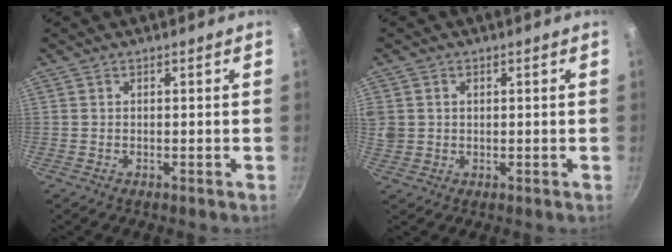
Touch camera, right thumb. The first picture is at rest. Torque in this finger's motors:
{"motor_torque": [-0.04, 0.36, 0.77, 0.10, 0.20]}